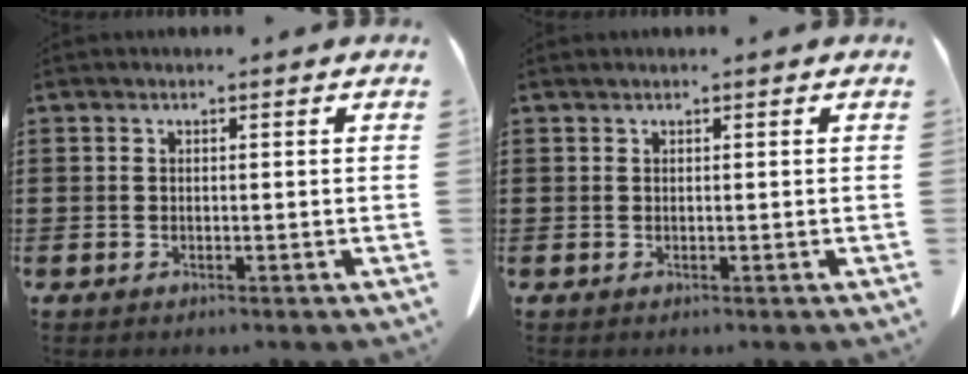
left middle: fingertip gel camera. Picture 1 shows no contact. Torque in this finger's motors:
{"motor_torque": [0.00, 0.00, 0.00, 0.00]}